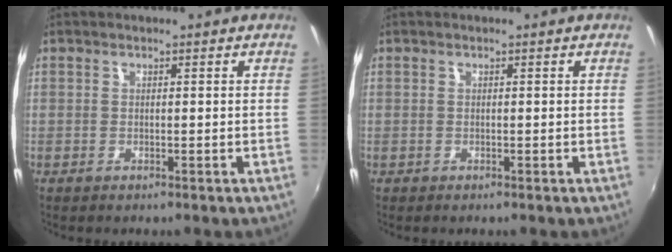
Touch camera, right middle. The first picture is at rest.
{"total": 0.0}